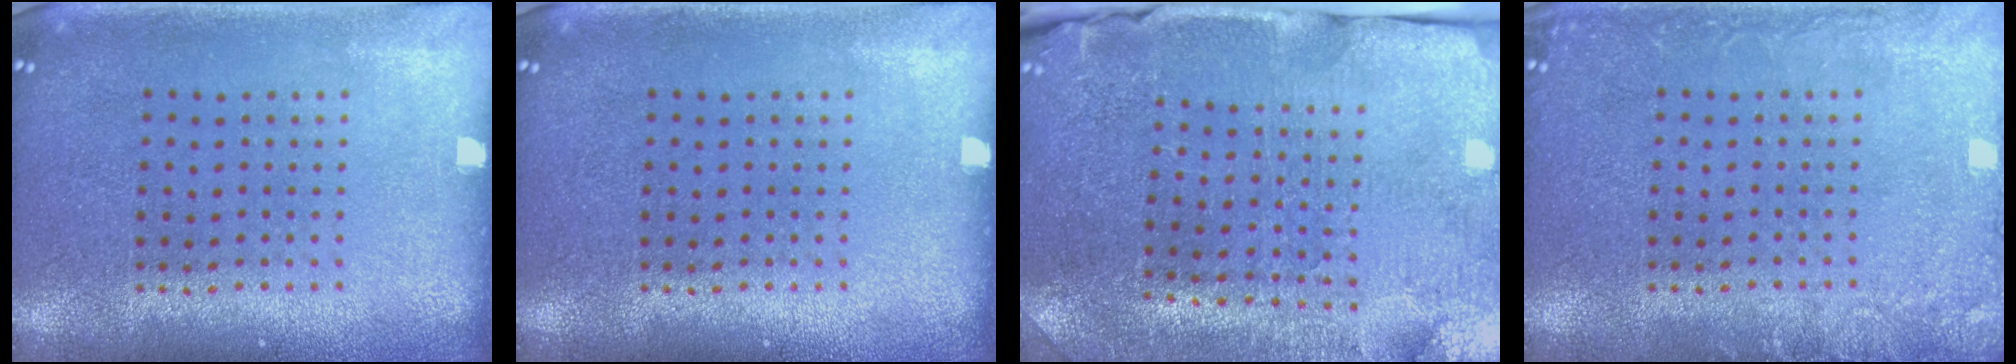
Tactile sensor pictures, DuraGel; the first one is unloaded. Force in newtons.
{"total": 0.0}
{"total": 3.6, "press": 3.6, "slide": 0.4}
{"total": 2.2, "press": 2.1, "slide": 0.2}